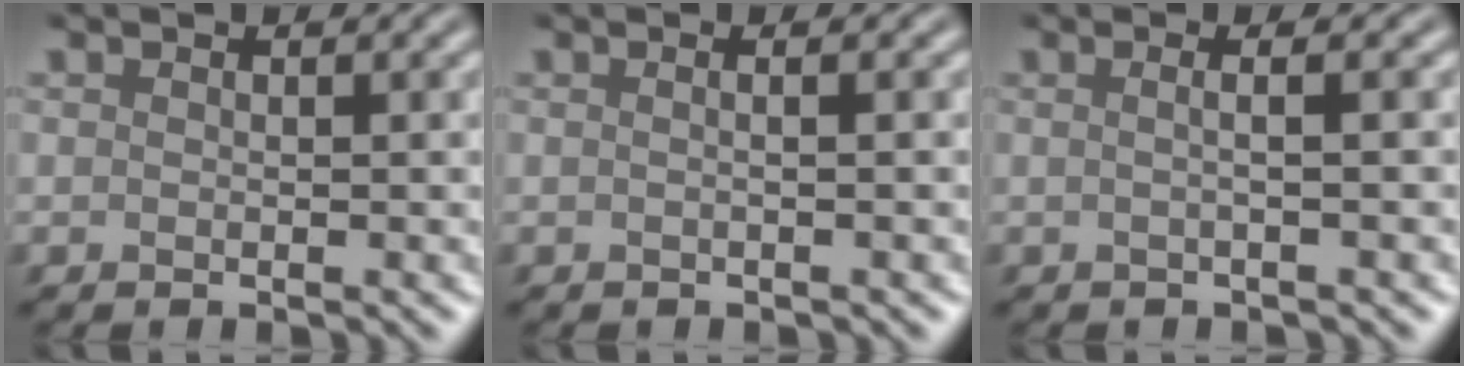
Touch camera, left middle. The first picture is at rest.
{"total": 2.2, "force": [0.5, 1.2, 1.8], "torque": [-0.003, 0.008, -0.021]}
{"total": 2.4, "force": [0.4, 1.0, 2.2], "torque": [-0.017, 0.004, -0.021]}